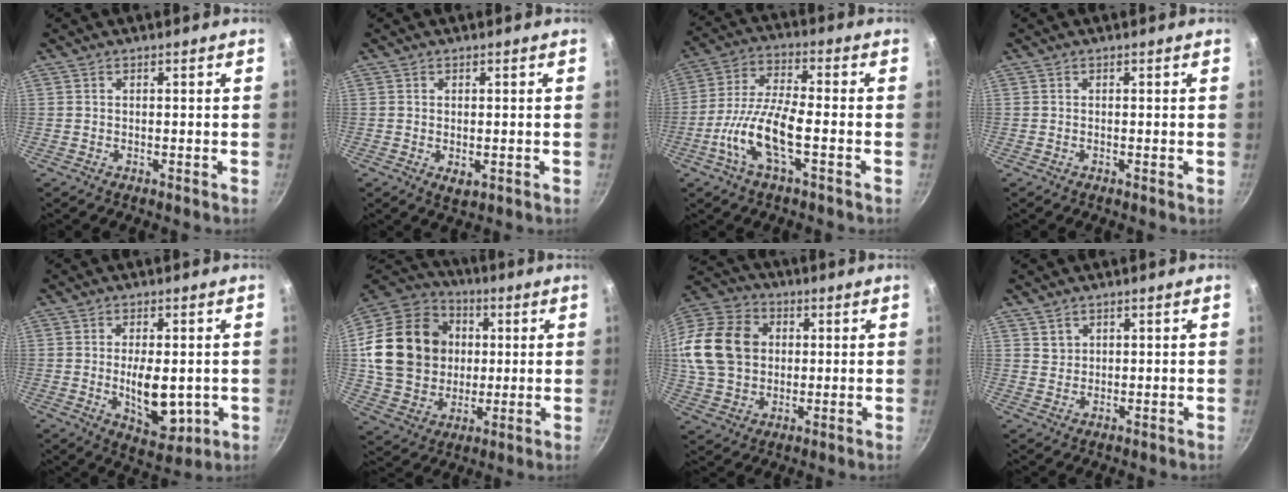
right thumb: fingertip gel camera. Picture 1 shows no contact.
{"total": 2.3, "force": [-0.3, 1.4, 1.8], "torque": [-0.028, -0.007, -0.002]}
{"total": 11.3, "force": [-3.9, 3.5, 10.0], "torque": [-0.201, 0.028, -0.087]}
{"total": 0.0}
{"total": 10.4, "force": [-0.8, 5.2, 8.9], "torque": [-0.122, -0.017, 0.004]}
{"total": 22.0, "force": [2.6, 18.6, 11.5], "torque": [-0.188, 0.017, 0.052]}
{"total": 19.1, "force": [2.6, 15.1, 11.3], "torque": [-0.203, 0.024, 0.044]}
{"total": 1.8, "force": [1.1, 1.4, 0.3], "torque": [0.011, 0.005, 0.023]}